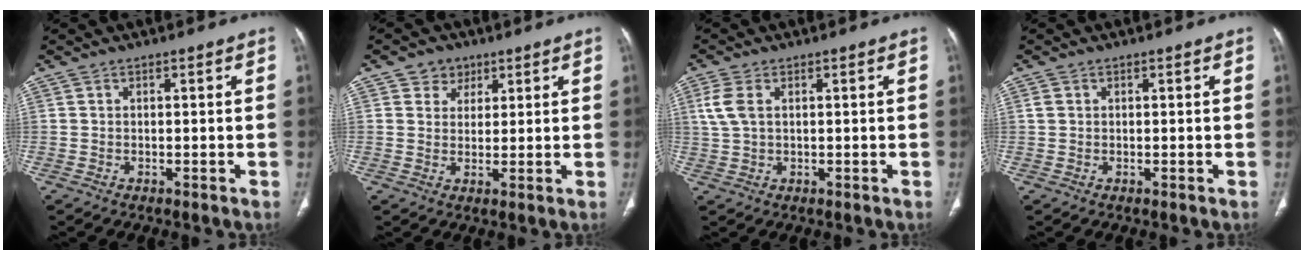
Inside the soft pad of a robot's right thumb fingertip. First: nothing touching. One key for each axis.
{"total": 4.3, "fx": 2.3, "fy": 3.5, "fz": 0.8, "tx": 0.011, "ty": -0.009, "tz": 0.034}
{"total": 4.0, "fx": 1.1, "fy": 2.2, "fz": 3.2, "tx": -0.091, "ty": 0.012, "tz": 0.026}
{"total": 1.0, "fx": 0.2, "fy": 0.8, "fz": 0.5, "tx": -0.007, "ty": 0.005, "tz": 0.006}